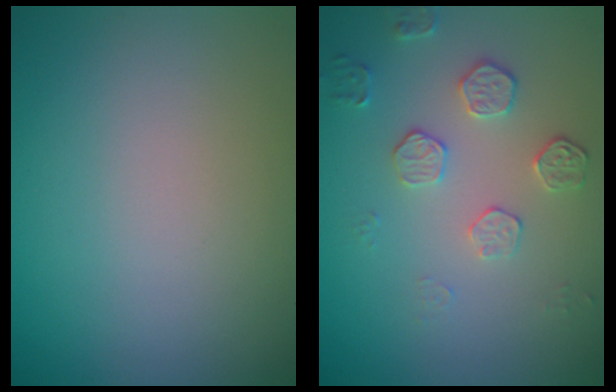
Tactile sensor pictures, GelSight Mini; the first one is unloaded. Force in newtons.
{"total": 2.1, "press": 1.5, "slide": 1.4}